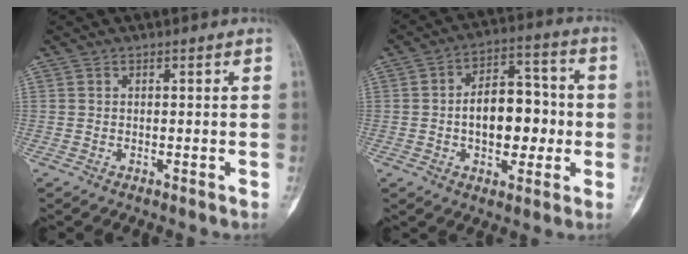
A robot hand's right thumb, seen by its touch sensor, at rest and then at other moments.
{"total": 13.2, "force": [-1.2, 8.1, 10.4], "torque": [-0.123, 0.031, -0.020]}